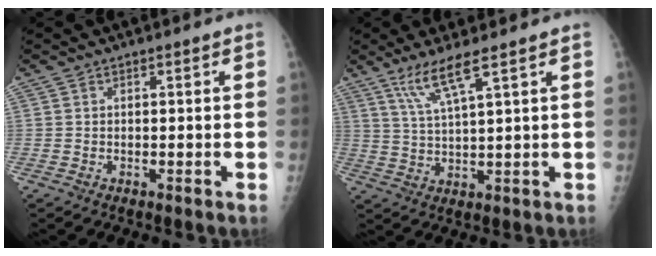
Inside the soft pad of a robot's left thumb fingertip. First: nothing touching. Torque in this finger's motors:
{"motor_torque": [1.01, 0.21, 0.71, -0.53, 0.27]}